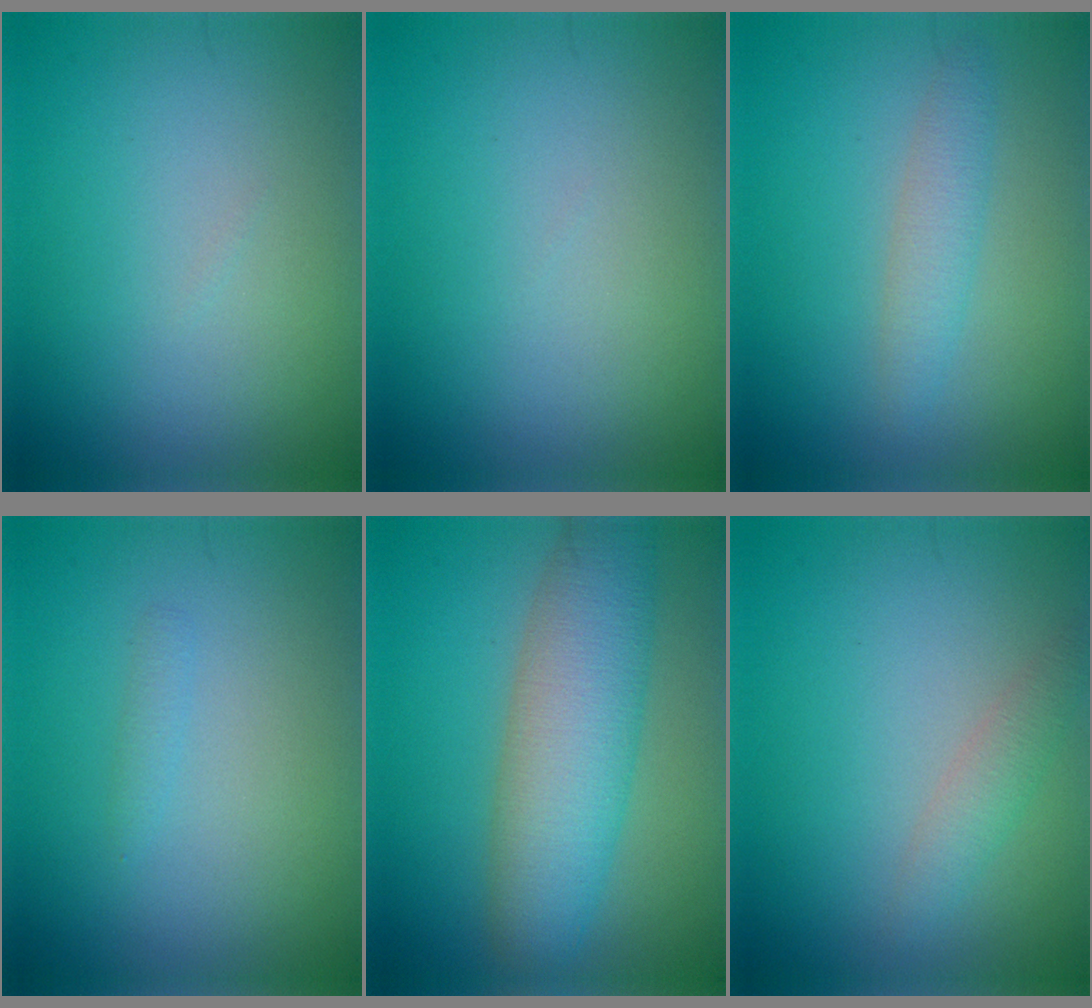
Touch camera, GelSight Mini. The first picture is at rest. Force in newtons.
{"total": 0.0}
{"total": 2.1, "press": 2.1, "slide": 0.1}
{"total": 0.7, "press": 0.7, "slide": 0.1}
{"total": 7.5, "press": 7.5, "slide": 0.5}
{"total": 1.8, "press": 1.8, "slide": 0.1}